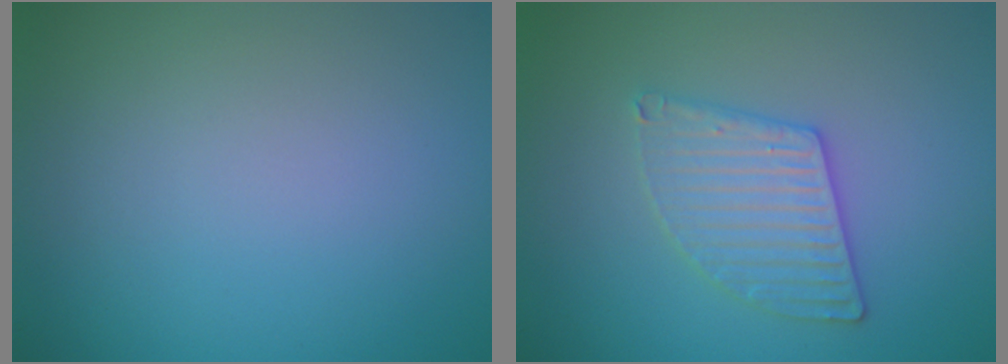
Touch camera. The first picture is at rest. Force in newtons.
{"total": 3.0, "press": 3.0, "slide": 0.4}